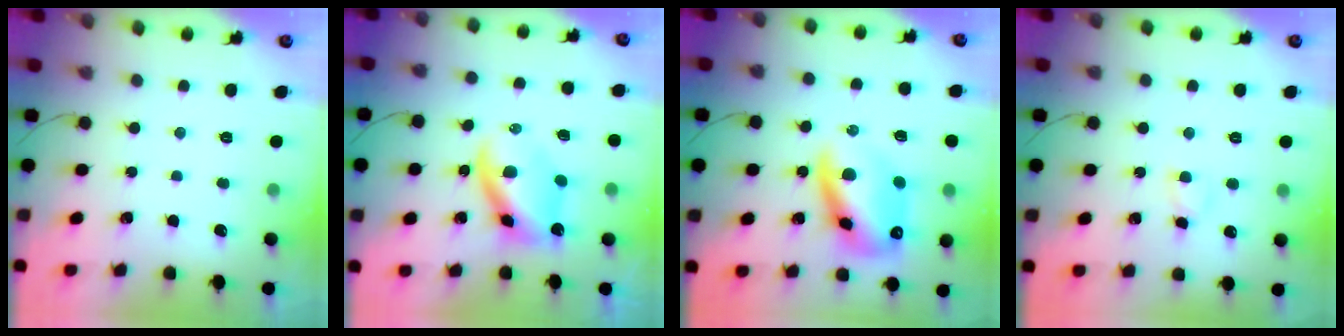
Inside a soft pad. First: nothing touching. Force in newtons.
{"total": 7.6, "press": 7.6, "slide": 1.0}
{"total": 15.8, "press": 15.3, "slide": 3.8}
{"total": 3.4, "press": 3.2, "slide": 1.2}